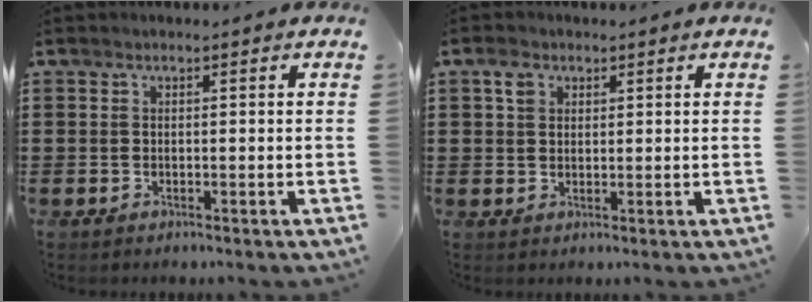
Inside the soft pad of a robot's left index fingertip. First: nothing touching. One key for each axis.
{"total": 2.5, "fx": 1.3, "fy": 1.8, "fz": 1.2, "tx": -0.021, "ty": 0.004, "tz": 0.023}